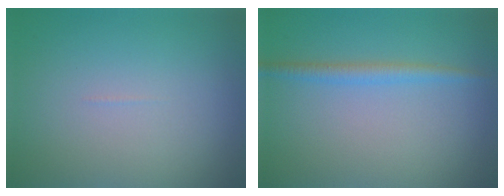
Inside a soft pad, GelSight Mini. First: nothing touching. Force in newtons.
{"total": 1.9, "press": 1.9, "slide": 0.0}